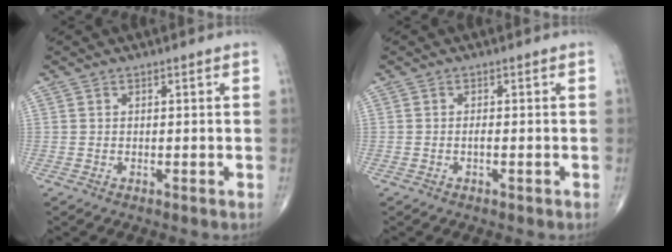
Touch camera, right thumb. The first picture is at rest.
{"total": 0.8, "force": [-0.3, 0.2, 0.7], "torque": [-0.014, -0.001, -0.007]}